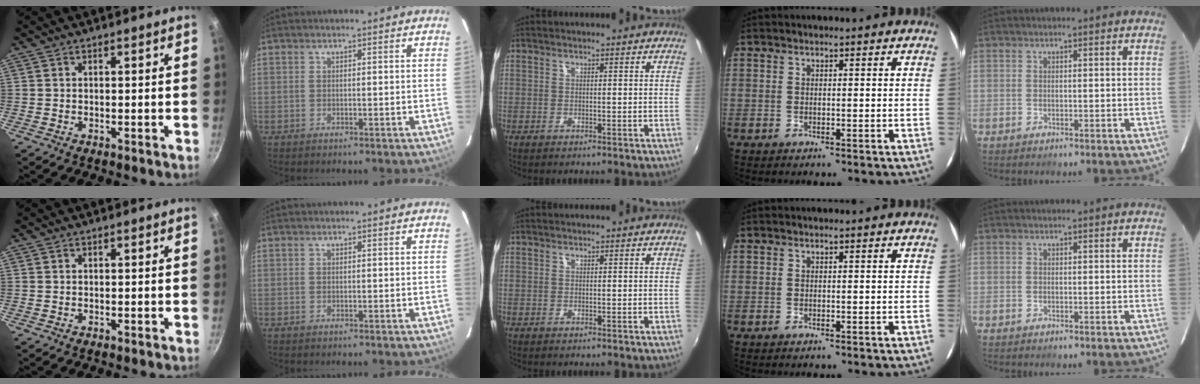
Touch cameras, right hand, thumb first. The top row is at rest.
{}